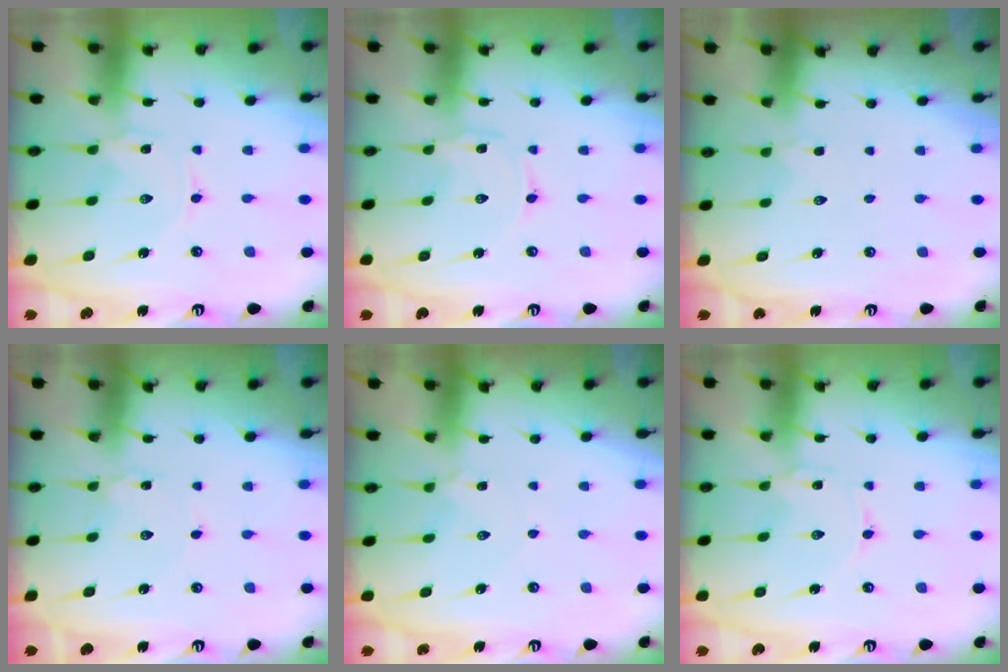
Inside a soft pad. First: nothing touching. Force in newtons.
{"total": 0.6, "press": 0.6, "slide": 0.1}
{"total": 2.7, "press": 2.5, "slide": 1.0}
{"total": 1.9, "press": 1.9, "slide": 0.2}
{"total": 4.0, "press": 4.0, "slide": 0.8}
{"total": 0.0}